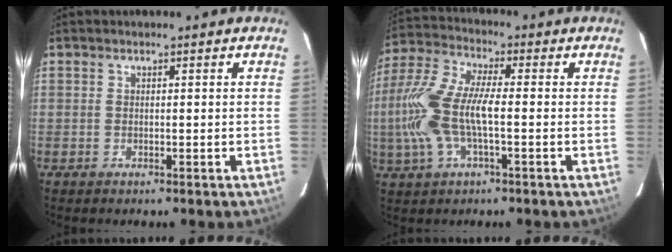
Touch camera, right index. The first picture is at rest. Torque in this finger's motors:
{"motor_torque": [0.94, -0.33, 0.90, 0.21]}